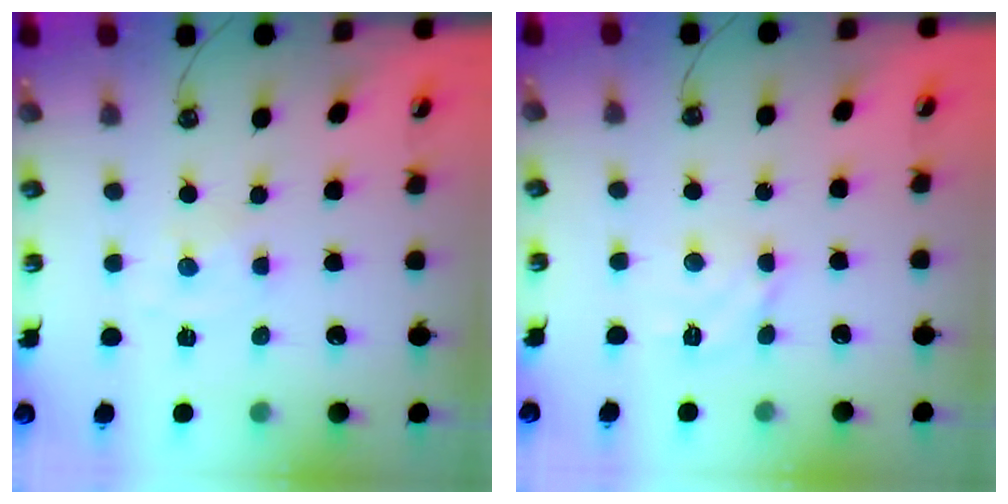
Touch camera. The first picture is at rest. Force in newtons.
{"total": 6.4, "press": 6.4, "slide": 0.7}